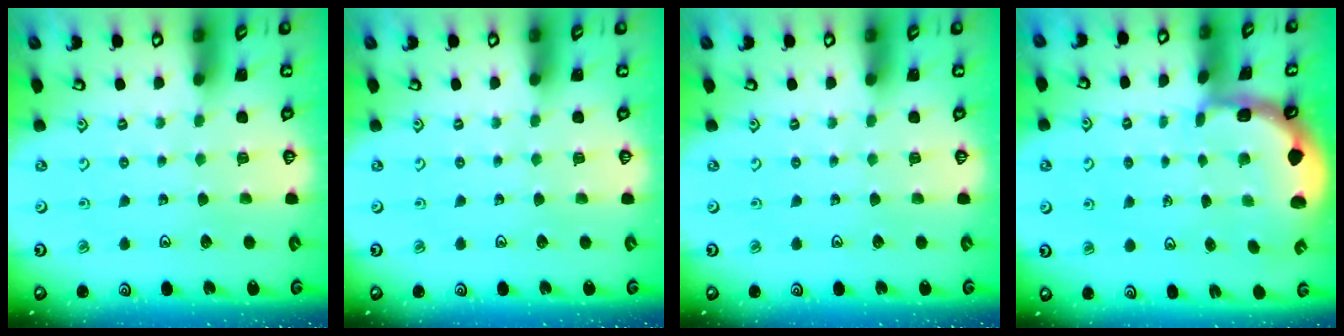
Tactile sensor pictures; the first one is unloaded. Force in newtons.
{"total": 0.0}
{"total": 0.0}
{"total": 1.7, "press": 1.5, "slide": 0.7}